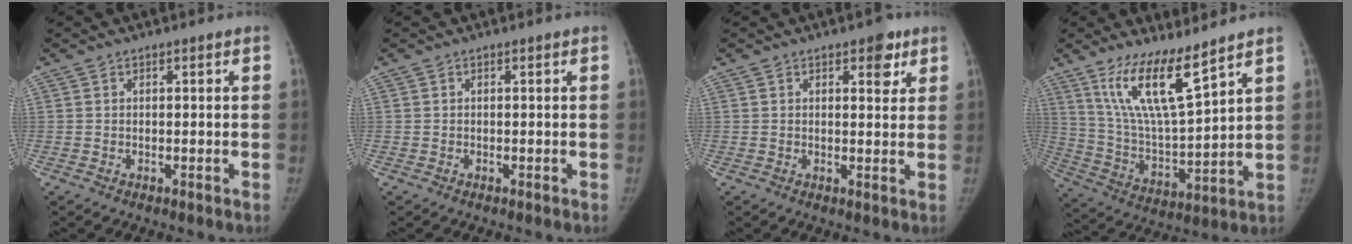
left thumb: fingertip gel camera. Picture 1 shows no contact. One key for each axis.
{"total": 0.0}
{"total": 4.2, "fx": 2.4, "fy": 2.2, "fz": 2.7, "tx": -0.011, "ty": -0.010, "tz": 0.027}
{"total": 14.3, "fx": 9.6, "fy": 2.6, "fz": 10.3, "tx": -0.179, "ty": -0.065, "tz": 0.198}